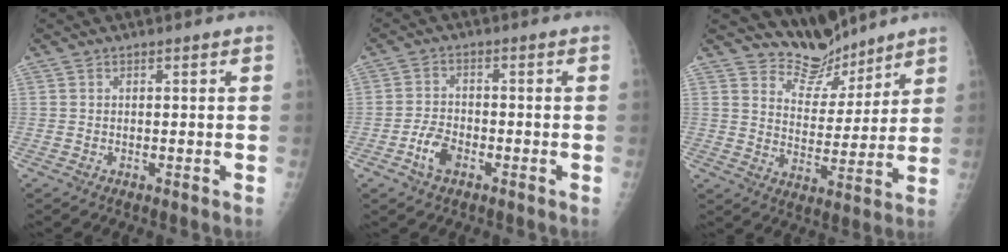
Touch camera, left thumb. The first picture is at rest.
{"total": 4.7, "force": [-2.5, 2.8, 2.7], "torque": [-0.047, 0.016, -0.048]}
{"total": 8.4, "force": [7.7, 3.3, -0.3], "torque": [0.035, -0.071, 0.143]}